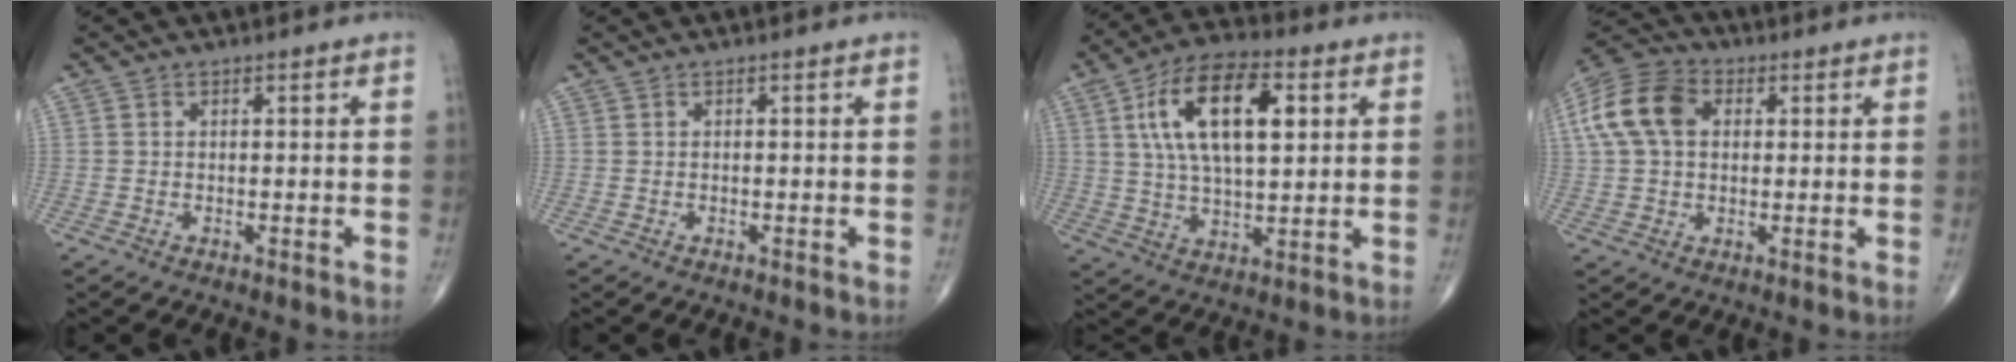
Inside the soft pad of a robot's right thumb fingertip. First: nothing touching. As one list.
[{"total": 0.0}, {"total": 17.3, "force": [4.9, 8.0, 14.5], "torque": [-0.250, 0.003, 0.085]}, {"total": 12.8, "force": [2.8, 8.9, 8.8], "torque": [-0.173, 0.025, 0.043]}]